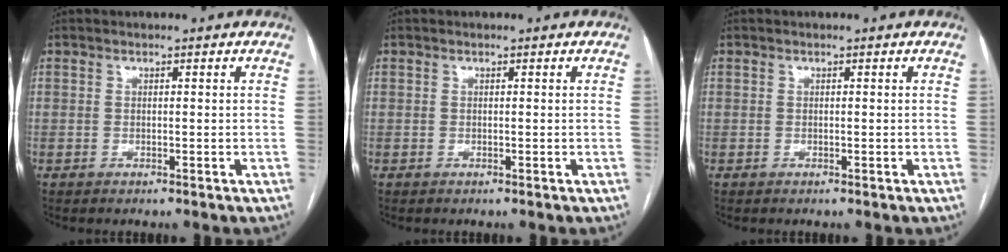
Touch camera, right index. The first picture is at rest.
{"total": 0.0}
{"total": 0.0}